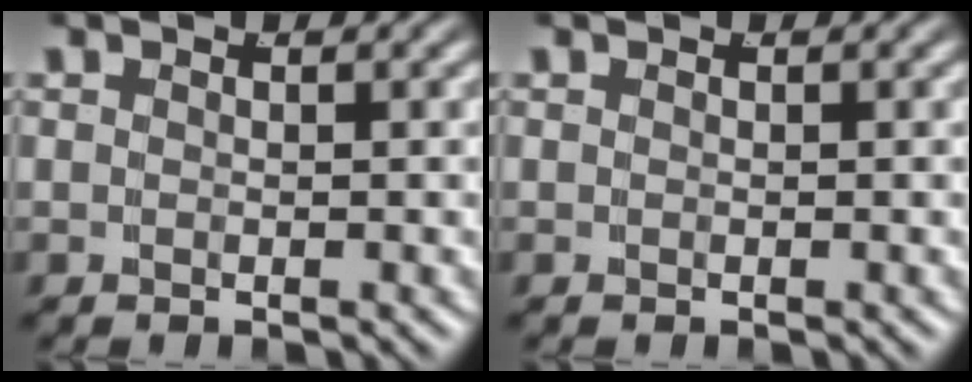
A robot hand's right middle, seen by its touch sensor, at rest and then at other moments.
{"total": 0.0}